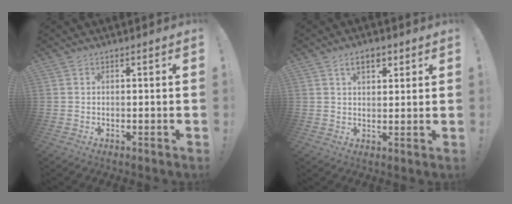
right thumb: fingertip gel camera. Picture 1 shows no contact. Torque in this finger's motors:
{"motor_torque": [0.33, 0.83, 0.15, -0.21, 0.00]}